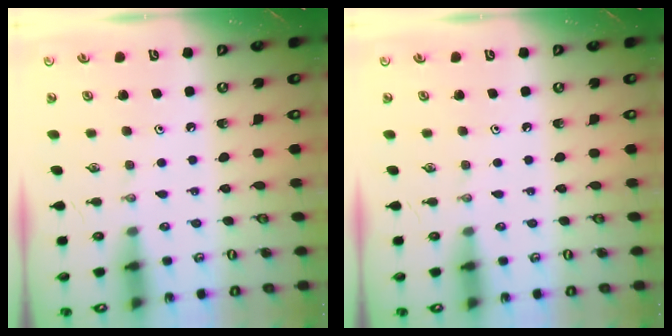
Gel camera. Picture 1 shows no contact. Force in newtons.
{"total": 0.0}